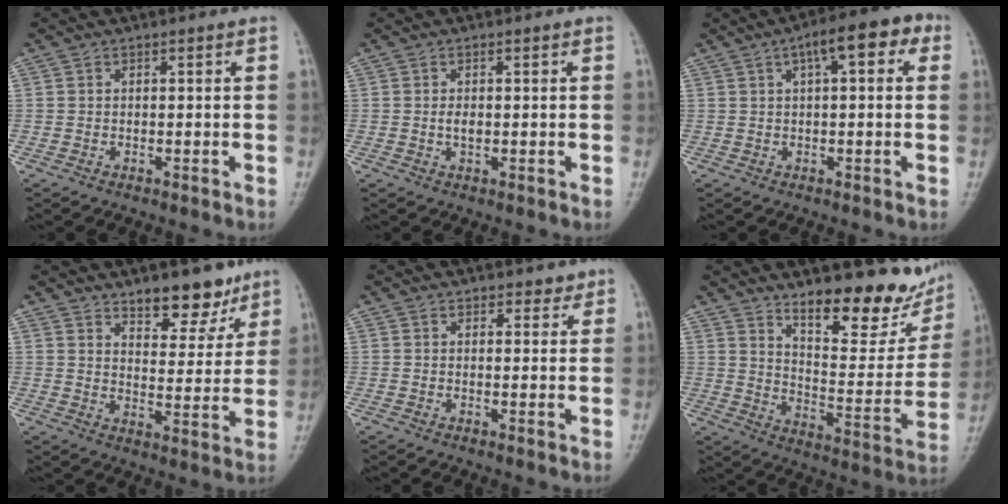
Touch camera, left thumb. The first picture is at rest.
{"total": 1.4, "force": [-0.1, 0.7, 1.2], "torque": [-0.016, 0.000, -0.003]}
{"total": 9.5, "force": [3.5, 3.6, 8.1], "torque": [-0.101, 0.024, 0.041]}
{"total": 9.8, "force": [7.2, 4.3, 5.0], "torque": [-0.035, -0.050, 0.111]}
{"total": 2.5, "force": [2.0, 1.4, 0.7], "torque": [0.014, -0.011, 0.023]}
{"total": 18.4, "force": [13.0, 6.4, 11.3], "torque": [-0.104, -0.091, 0.196]}